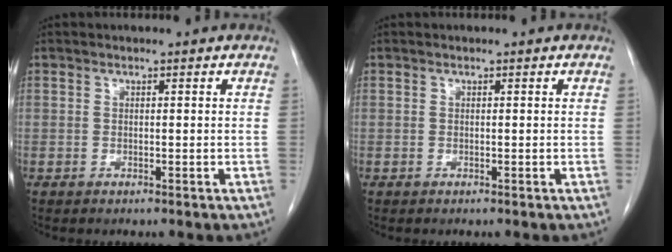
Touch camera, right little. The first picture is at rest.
{"total": 0.0}